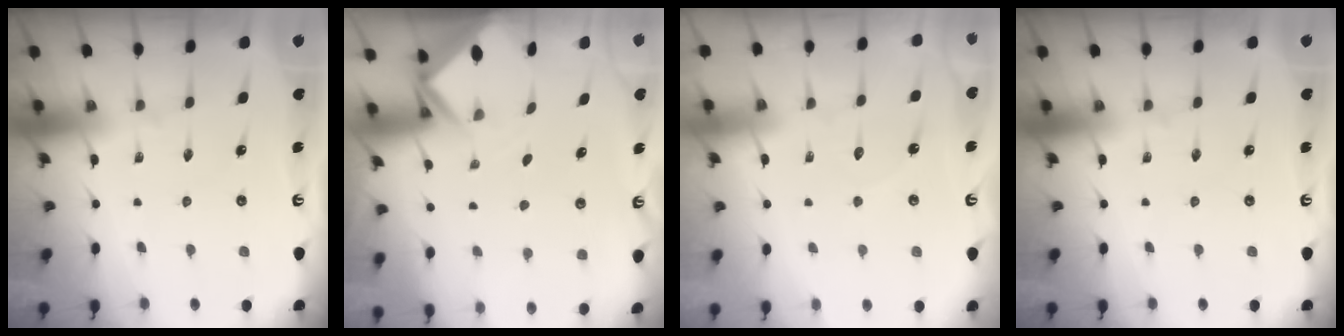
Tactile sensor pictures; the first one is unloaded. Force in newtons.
{"total": 2.7, "press": 2.7, "slide": 0.2}
{"total": 3.4, "press": 3.4, "slide": 0.3}
{"total": 0.0}